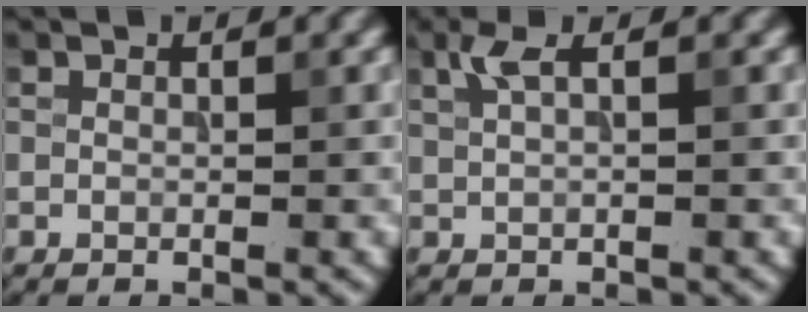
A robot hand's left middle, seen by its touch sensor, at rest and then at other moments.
{"total": 1.6, "force": [0.9, 0.3, 1.2], "torque": [-0.030, 0.002, 0.015]}